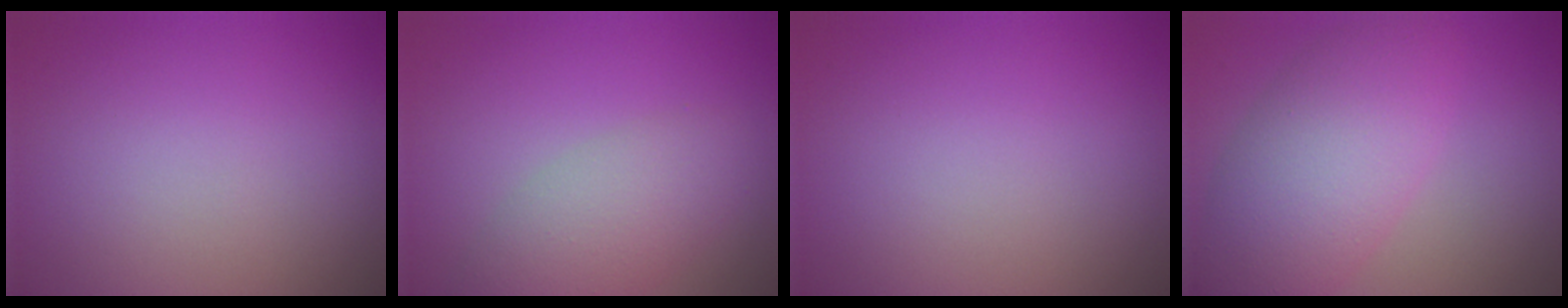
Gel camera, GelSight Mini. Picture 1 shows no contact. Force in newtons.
{"total": 4.0, "press": 4.0, "slide": 0.2}
{"total": 0.0}
{"total": 7.0, "press": 7.0, "slide": 0.2}